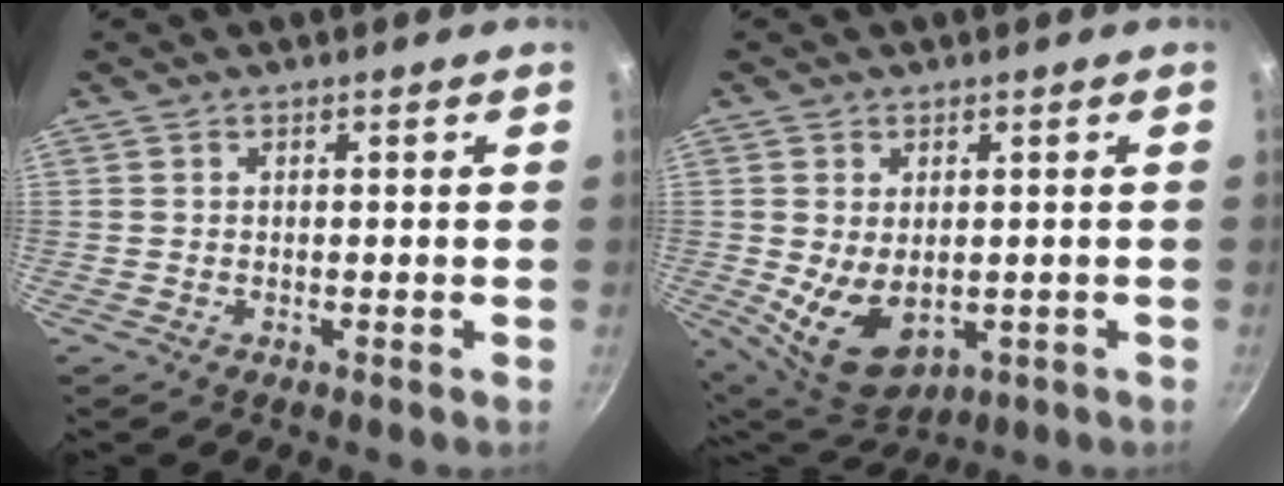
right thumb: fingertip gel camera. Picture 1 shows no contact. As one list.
[{"total": 10.4, "force": [-0.8, 6.7, 7.9], "torque": [-0.121, -0.021, 0.011]}]